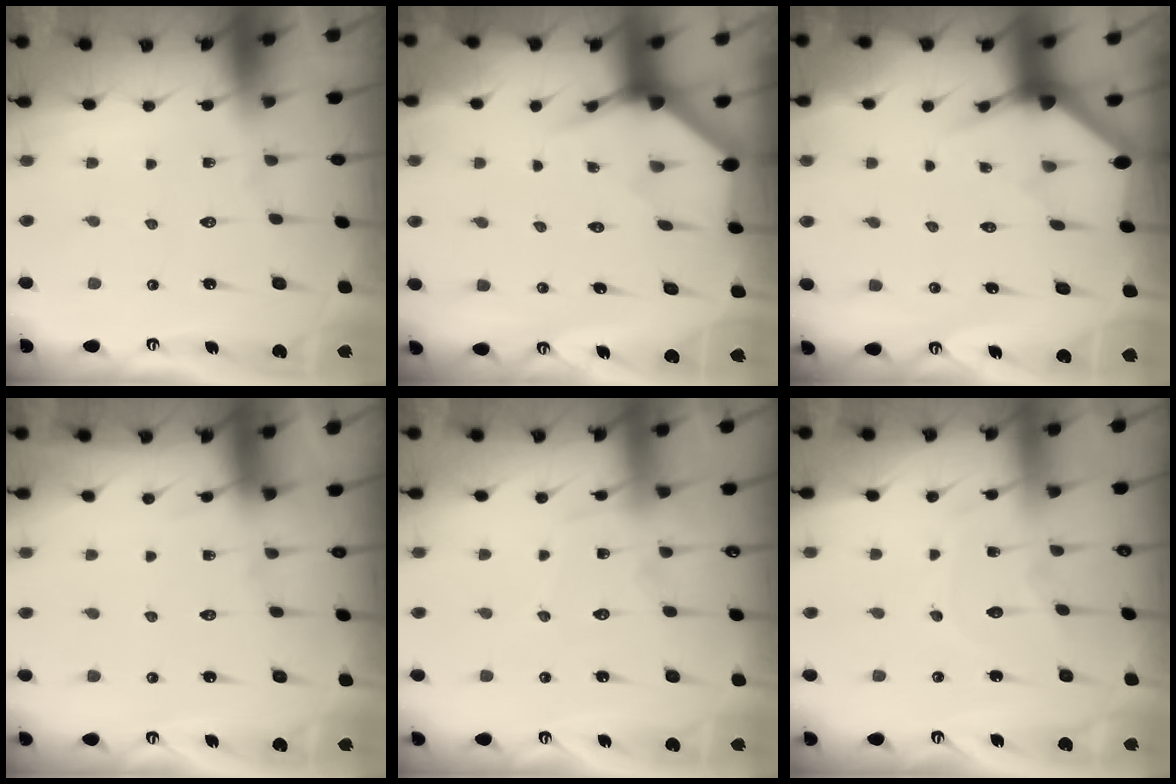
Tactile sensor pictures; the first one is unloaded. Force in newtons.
{"total": 3.6, "press": 3.6, "slide": 0.1}
{"total": 3.5, "press": 3.5, "slide": 0.1}
{"total": 2.5, "press": 2.4, "slide": 0.4}
{"total": 6.2, "press": 6.1, "slide": 0.7}
{"total": 7.4, "press": 7.4, "slide": 0.7}